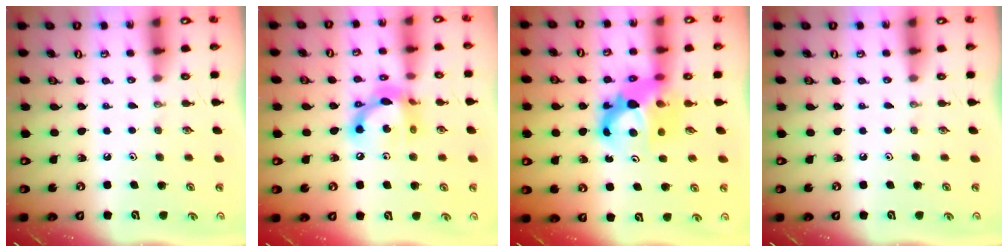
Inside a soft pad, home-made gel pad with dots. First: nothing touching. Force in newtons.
{"total": 13.6, "press": 13.6, "slide": 0.7}
{"total": 10.8, "press": 10.7, "slide": 1.0}
{"total": 0.0}